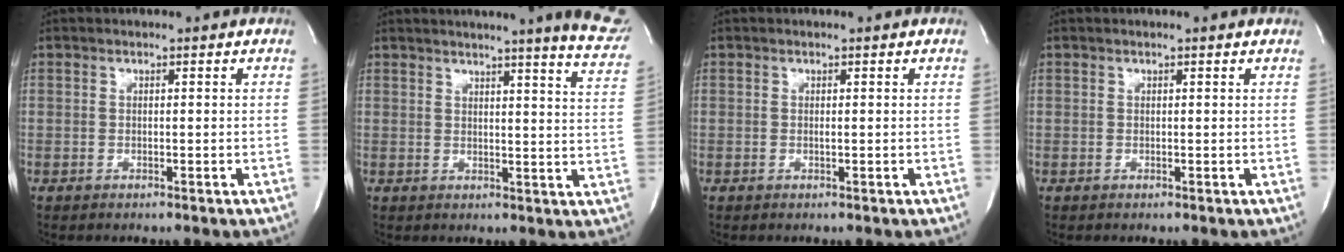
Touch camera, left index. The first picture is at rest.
{"total": 14.9, "force": [13.1, -0.6, 6.9], "torque": [-0.086, -0.063, 0.135]}
{"total": 0.0}
{"total": 0.8, "force": [0.8, 0.0, 0.3], "torque": [-0.014, 0.005, 0.009]}